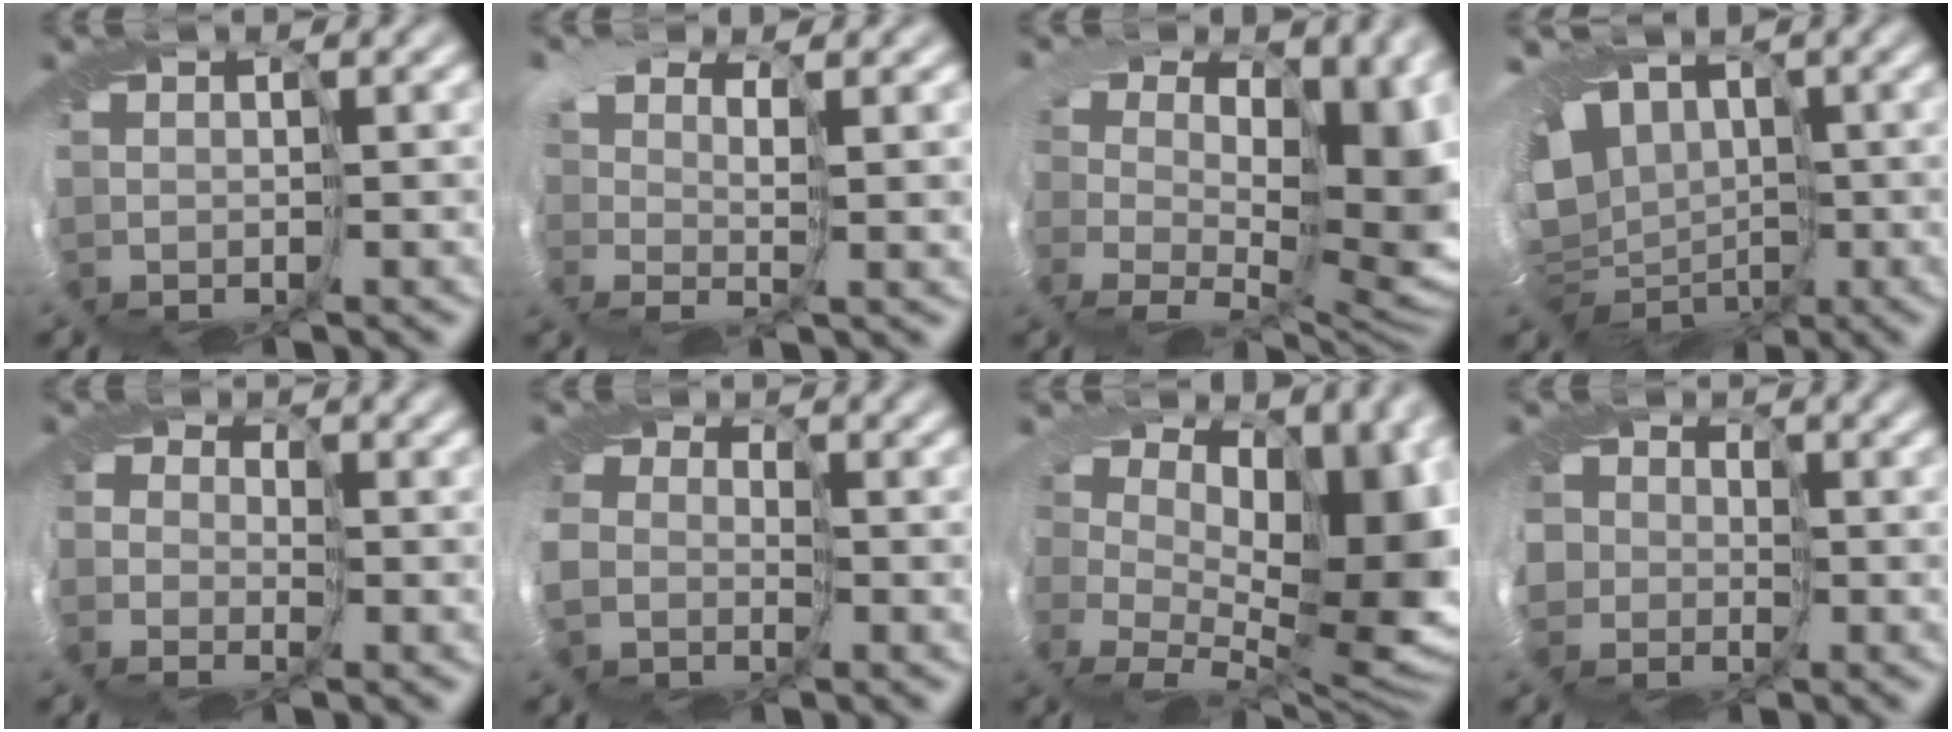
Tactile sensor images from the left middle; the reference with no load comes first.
{"total": 2.0, "force": [0.7, -0.5, 1.8], "torque": [-0.021, -0.011, 0.005]}
{"total": 8.4, "force": [1.2, 5.7, 6.0], "torque": [-0.075, -0.055, 0.027]}
{"total": 10.5, "force": [-0.2, 8.1, 6.7], "torque": [-0.114, -0.028, -0.002]}
{"total": 2.9, "force": [-0.5, 2.8, 0.6], "torque": [0.009, -0.004, -0.034]}
{"total": 3.0, "force": [-0.8, 2.7, 0.8], "torque": [-0.018, -0.023, -0.024]}
{"total": 10.9, "force": [2.4, 7.3, 7.8], "torque": [-0.080, -0.032, 0.053]}
{"total": 4.0, "force": [-0.1, 4.0, 0.8], "torque": [-0.014, 0.000, -0.040]}